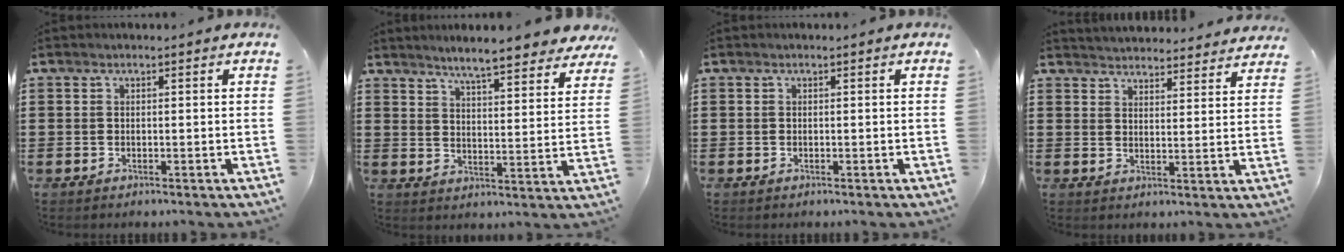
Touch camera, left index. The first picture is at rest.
{"total": 6.1, "force": [5.7, -0.3, 2.1], "torque": [-0.057, -0.033, 0.097]}
{"total": 0.0}
{"total": 3.6, "force": [3.6, -0.1, -0.3], "torque": [0.001, -0.026, 0.063]}